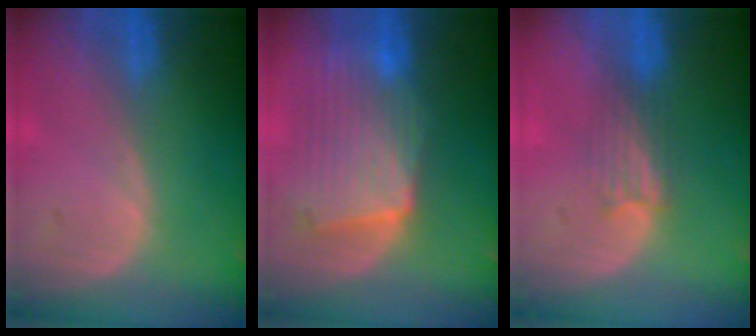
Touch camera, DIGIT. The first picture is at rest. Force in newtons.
{"total": 10.5, "press": 9.2, "slide": 5.1}
{"total": 3.3, "press": 2.9, "slide": 1.5}